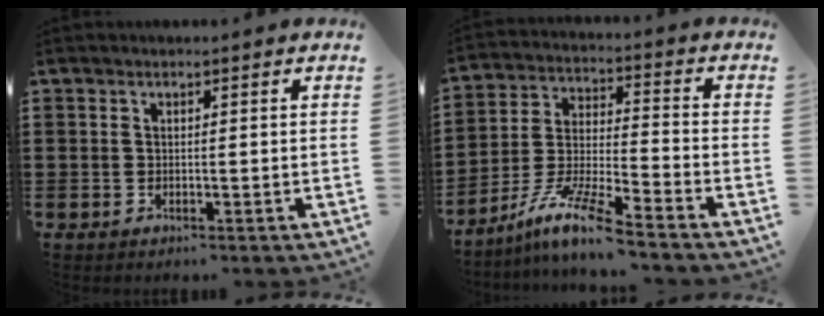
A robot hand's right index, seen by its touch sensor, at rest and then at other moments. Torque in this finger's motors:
{"motor_torque": [1.11, 1.03, 0.19, 0.10]}